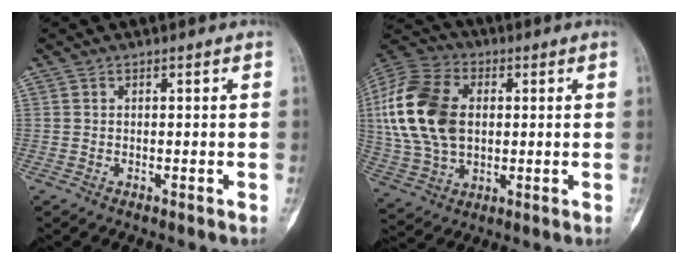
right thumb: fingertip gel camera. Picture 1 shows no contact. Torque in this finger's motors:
{"motor_torque": [-0.52, 1.49, 1.20, 0.45, 0.24]}